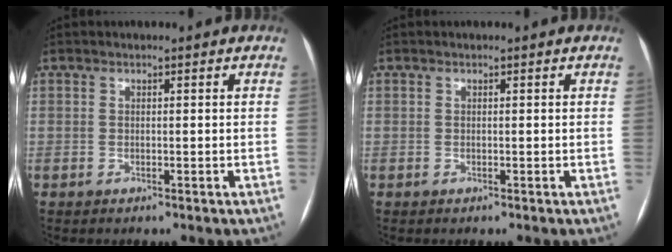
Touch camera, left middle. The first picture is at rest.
{"total": 0.0}